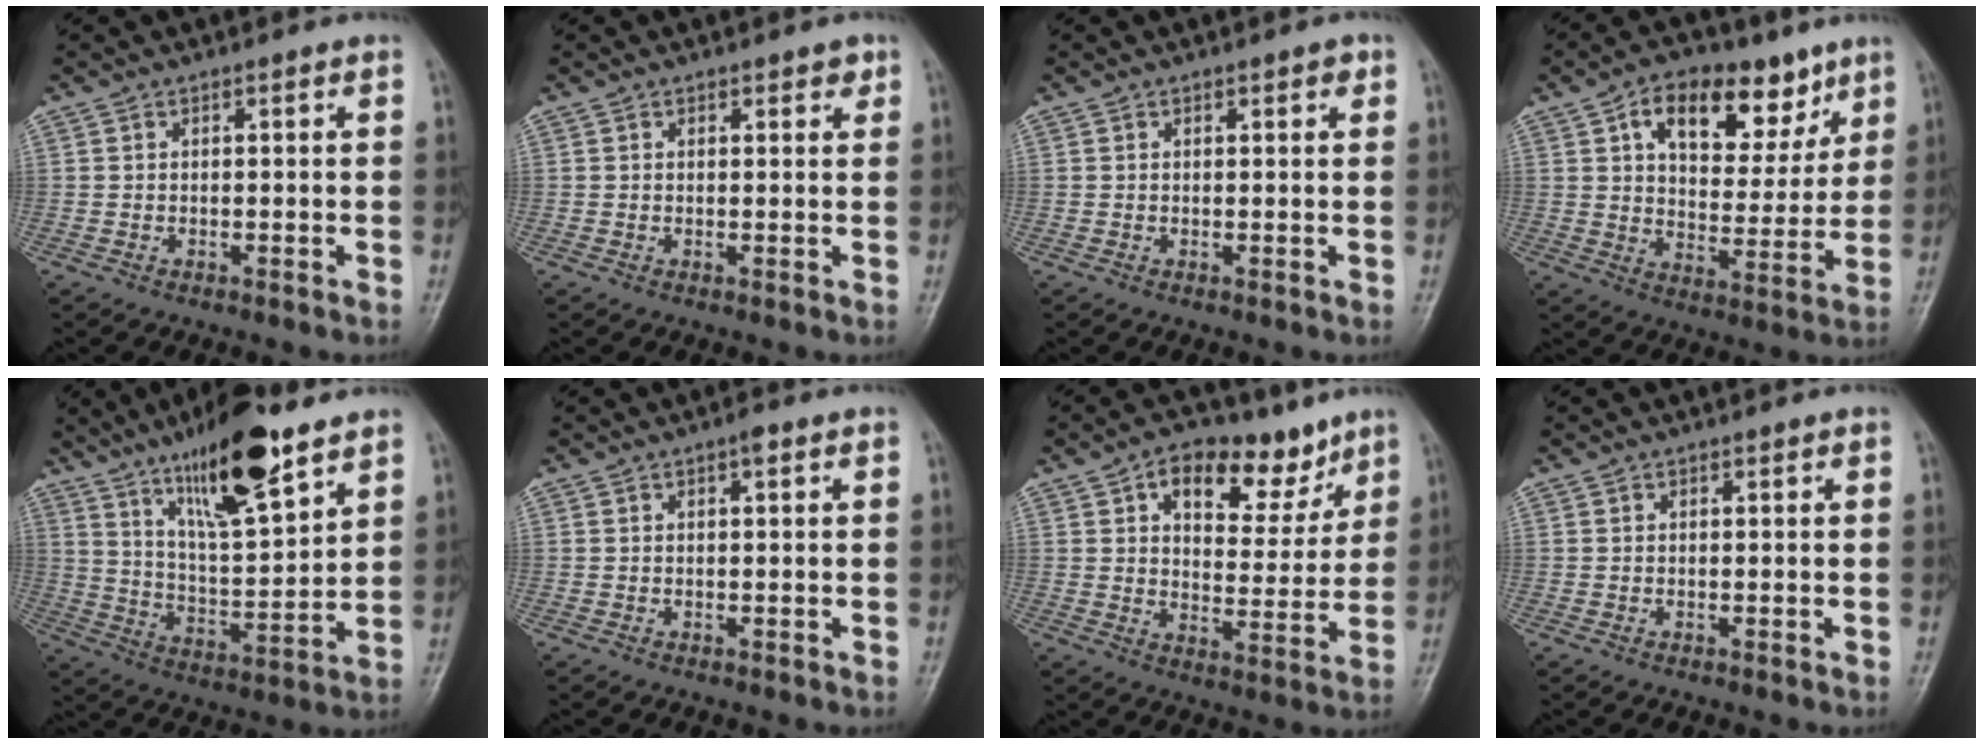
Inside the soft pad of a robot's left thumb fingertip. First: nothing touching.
{"total": 1.5, "force": [1.0, 0.8, 0.8], "torque": [0.002, -0.004, 0.009]}
{"total": 1.2, "force": [0.7, 0.5, 0.8], "torque": [-0.004, -0.001, 0.006]}
{"total": 16.8, "force": [8.6, 9.7, 10.7], "torque": [-0.113, -0.024, 0.138]}
{"total": 17.3, "force": [11.2, 4.3, 12.5], "torque": [-0.194, -0.059, 0.201]}
{"total": 1.4, "force": [0.7, 0.4, 1.1], "torque": [-0.016, 0.001, 0.008]}
{"total": 14.2, "force": [8.2, 7.9, 8.5], "torque": [-0.081, -0.031, 0.127]}
{"total": 0.0}